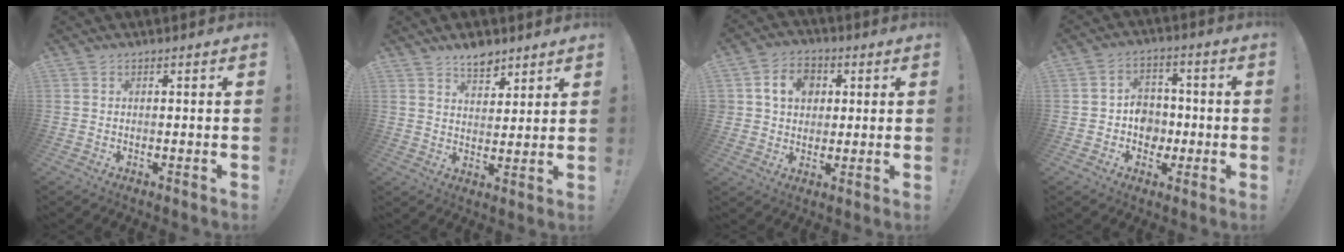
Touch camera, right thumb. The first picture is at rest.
{"total": 7.1, "force": [5.6, 3.6, 2.6], "torque": [-0.024, -0.039, 0.101]}
{"total": 10.2, "force": [3.2, 8.5, 4.8], "torque": [-0.079, 0.005, 0.064]}
{"total": 8.5, "force": [-1.4, 7.8, 3.2], "torque": [-0.039, 0.015, -0.017]}